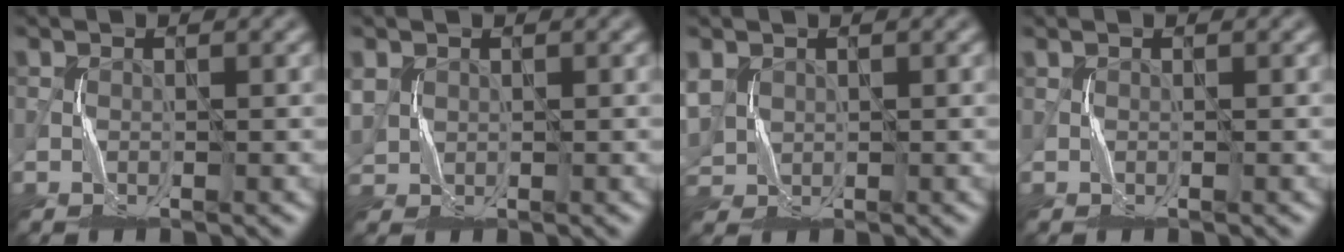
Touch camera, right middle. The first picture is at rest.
{"total": 1.7, "force": [0.7, 1.5, 0.5], "torque": [-0.019, 0.001, 0.018]}
{"total": 2.9, "force": [0.9, 2.4, 1.4], "torque": [-0.045, -0.001, 0.022]}
{"total": 0.0}